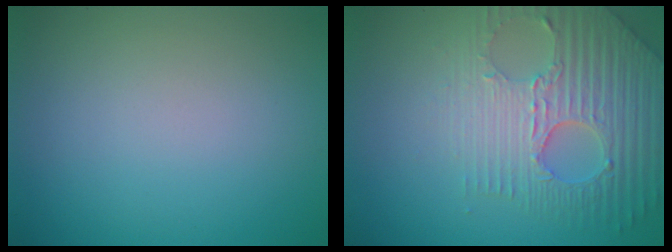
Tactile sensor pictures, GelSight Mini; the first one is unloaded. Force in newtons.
{"total": 6.9, "press": 5.2, "slide": 4.5}